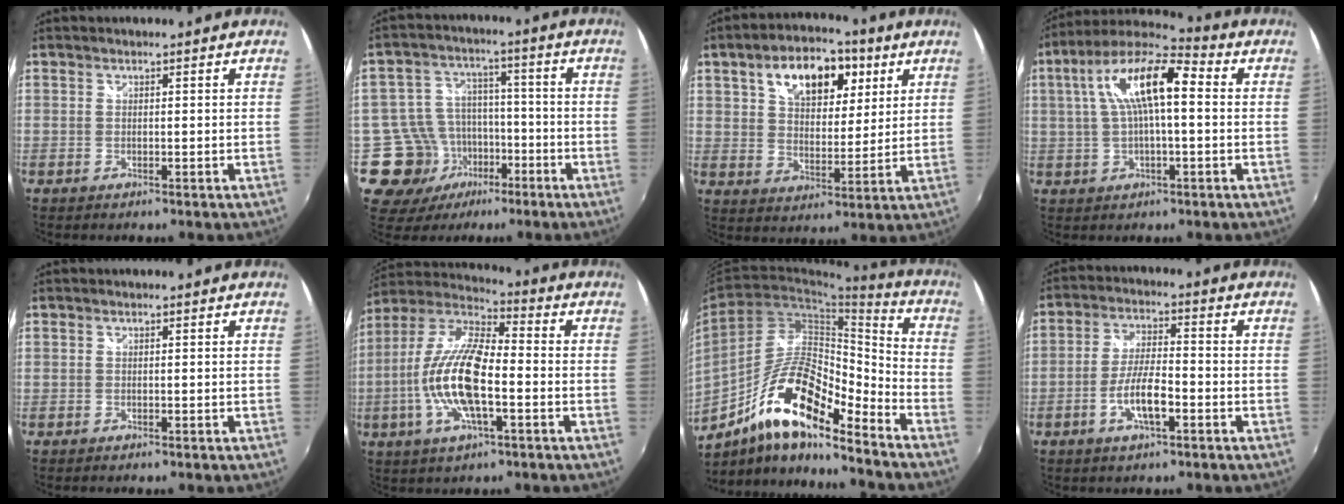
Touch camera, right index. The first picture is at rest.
{"total": 13.1, "force": [-6.3, 10.8, 3.8], "torque": [-0.101, 0.022, -0.088]}
{"total": 15.1, "force": [7.0, 8.6, 10.2], "torque": [-0.174, 0.032, 0.114]}
{"total": 14.1, "force": [2.2, 4.5, 13.2], "torque": [-0.246, 0.028, 0.030]}
{"total": 0.0}
{"total": 16.3, "force": [-3.8, 5.4, 14.9], "torque": [-0.301, -0.002, -0.081]}
{"total": 17.3, "force": [-10.9, 4.7, 12.7], "torque": [-0.230, 0.002, -0.205]}
{"total": 7.5, "force": [-3.2, 2.0, 6.5], "torque": [-0.129, 0.003, -0.056]}